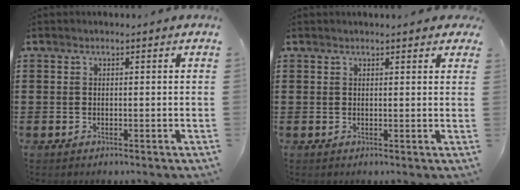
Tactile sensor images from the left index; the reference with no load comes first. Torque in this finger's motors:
{"motor_torque": [2.14, 0.00, 0.27, 0.07]}